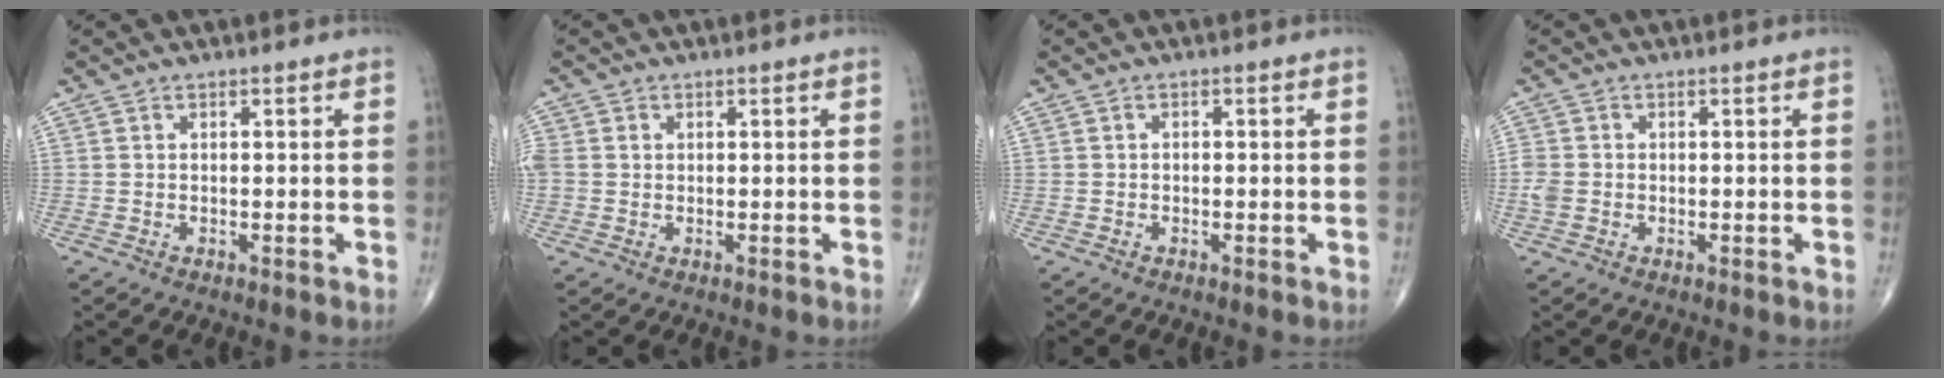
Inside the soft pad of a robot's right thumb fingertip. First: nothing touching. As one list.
[{"total": 2.6, "force": [0.3, 2.3, 1.3], "torque": [-0.034, 0.009, 0.010]}, {"total": 0.5, "force": [-0.1, 0.4, 0.3], "torque": [-0.001, 0.002, -0.005]}, {"total": 2.5, "force": [-0.6, 2.0, 1.3], "torque": [-0.033, 0.001, -0.013]}]